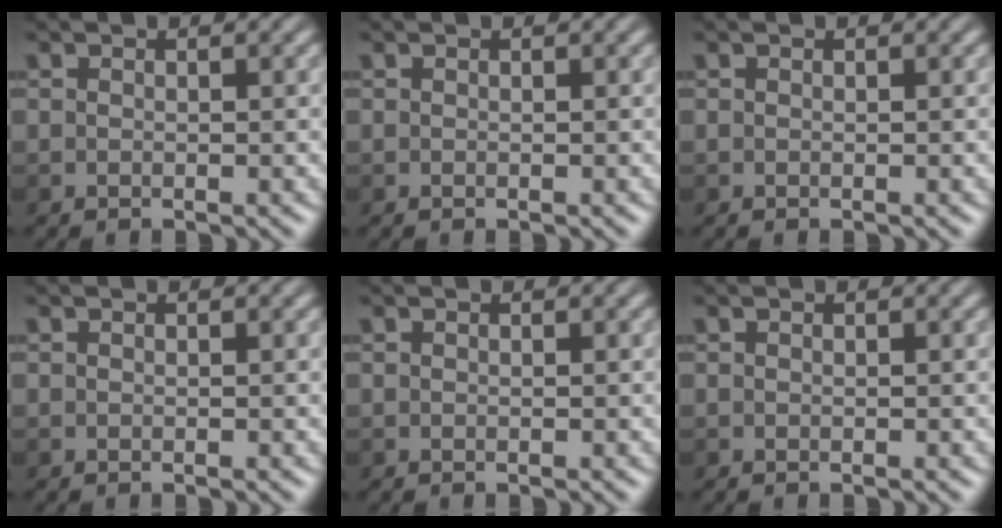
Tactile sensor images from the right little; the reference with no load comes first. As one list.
[{"total": 0.0}, {"total": 0.0}, {"total": 0.0}, {"total": 0.0}, {"total": 0.0}]